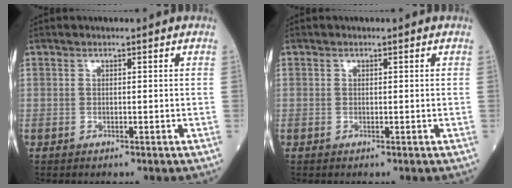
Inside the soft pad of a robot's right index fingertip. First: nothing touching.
{"total": 0.0}